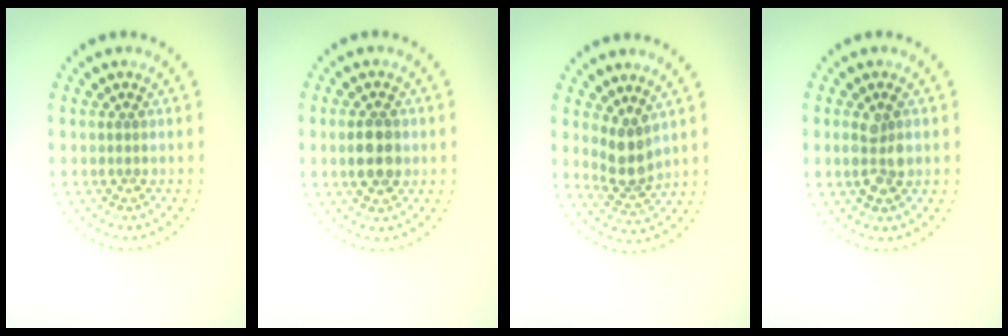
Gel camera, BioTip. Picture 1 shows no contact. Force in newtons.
{"total": 3.3, "press": 3.3, "slide": 0.1}
{"total": 2.9, "press": 2.3, "slide": 1.8}
{"total": 2.5, "press": 2.5, "slide": 0.5}